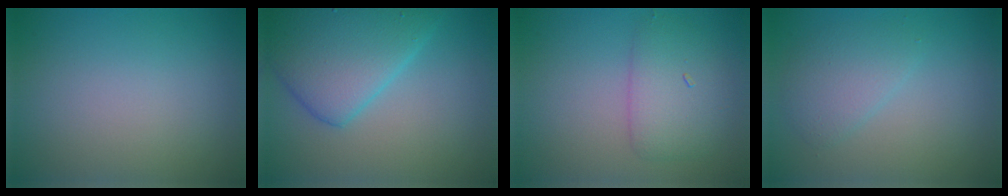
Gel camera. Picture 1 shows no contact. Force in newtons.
{"total": 7.1, "press": 7.1, "slide": 0.1}
{"total": 3.4, "press": 3.4, "slide": 0.2}
{"total": 2.6, "press": 2.6, "slide": 0.3}